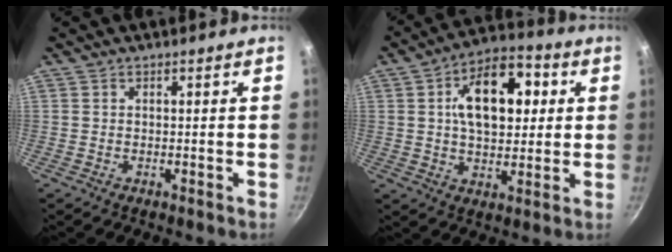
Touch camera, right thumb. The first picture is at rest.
{"total": 16.2, "force": [3.5, 9.7, 12.5], "torque": [-0.152, 0.008, 0.044]}